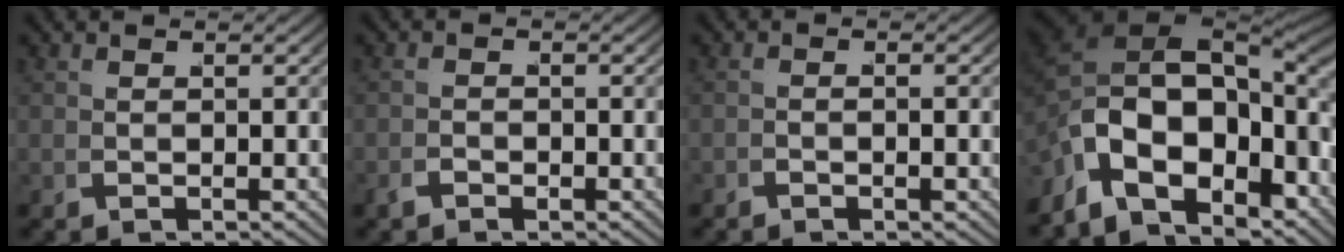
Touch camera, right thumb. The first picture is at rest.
{"total": 0.9, "force": [-0.9, 0.0, -0.1], "torque": [0.012, 0.008, -0.025]}
{"total": 0.9, "force": [-0.6, -0.5, -0.1], "torque": [0.011, 0.008, -0.021]}
{"total": 17.3, "force": [-1.8, 10.9, 13.3], "torque": [-0.250, -0.035, -0.016]}